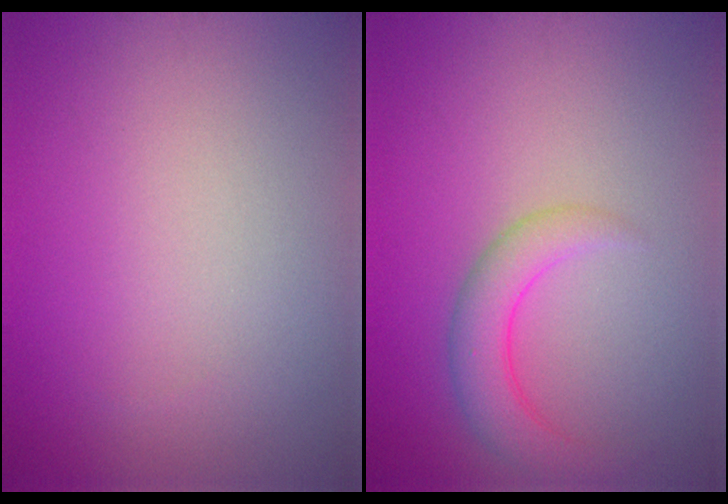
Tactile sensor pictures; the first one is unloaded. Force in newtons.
{"total": 3.4, "press": 3.4, "slide": 0.3}